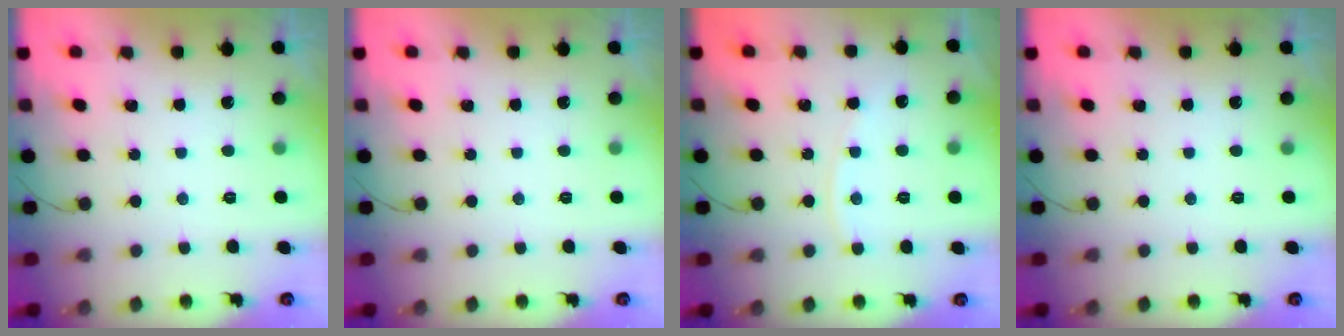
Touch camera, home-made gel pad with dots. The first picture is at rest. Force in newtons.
{"total": 0.0}
{"total": 3.5, "press": 3.5, "slide": 0.5}
{"total": 0.0}